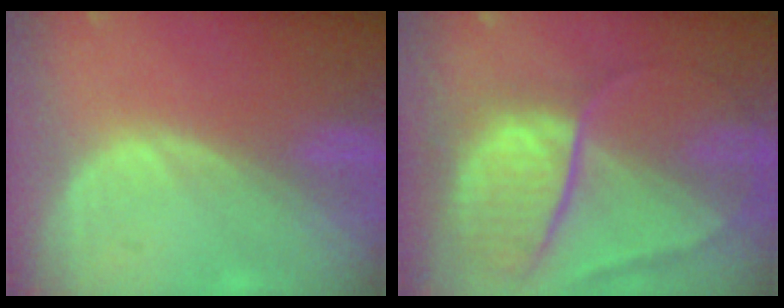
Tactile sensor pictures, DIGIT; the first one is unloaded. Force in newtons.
{"total": 10.7, "press": 8.9, "slide": 5.9}